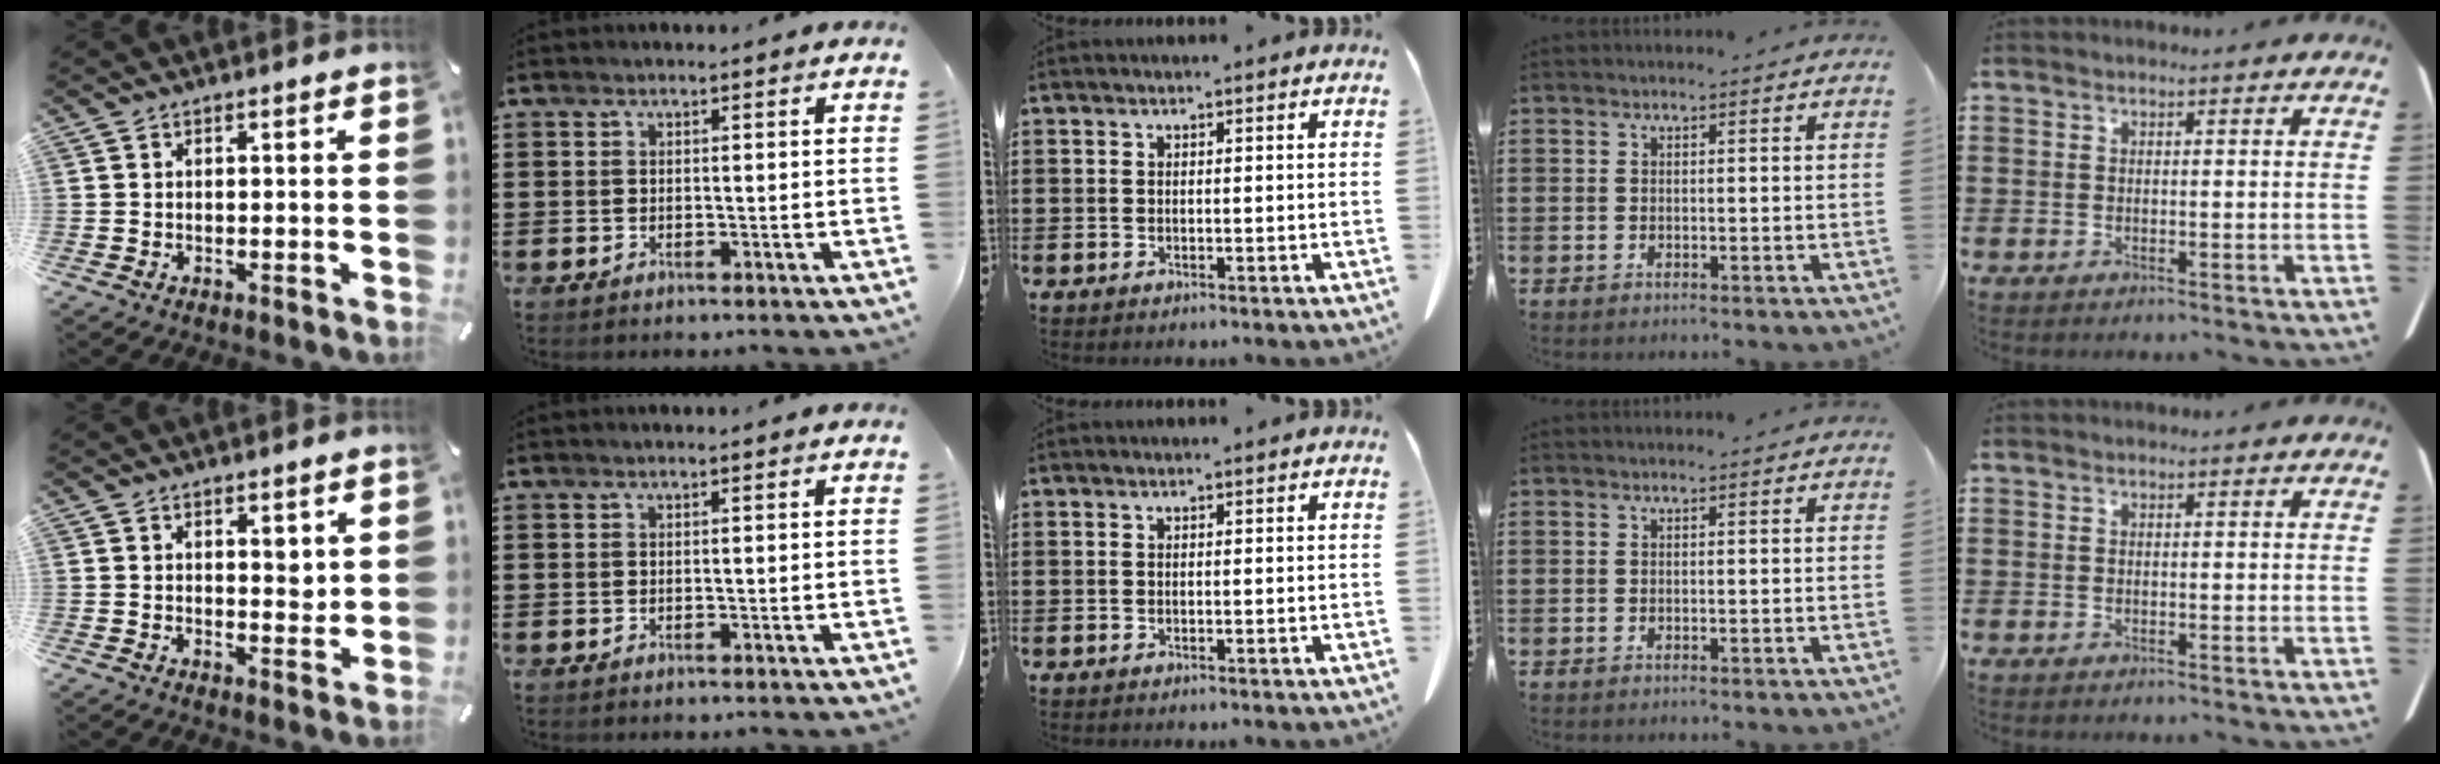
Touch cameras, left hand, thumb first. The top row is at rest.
{"thumb": {"total": 3.5, "force": [1.8, 2.0, 2.3], "torque": [-0.009, -0.017, 0.023]}}